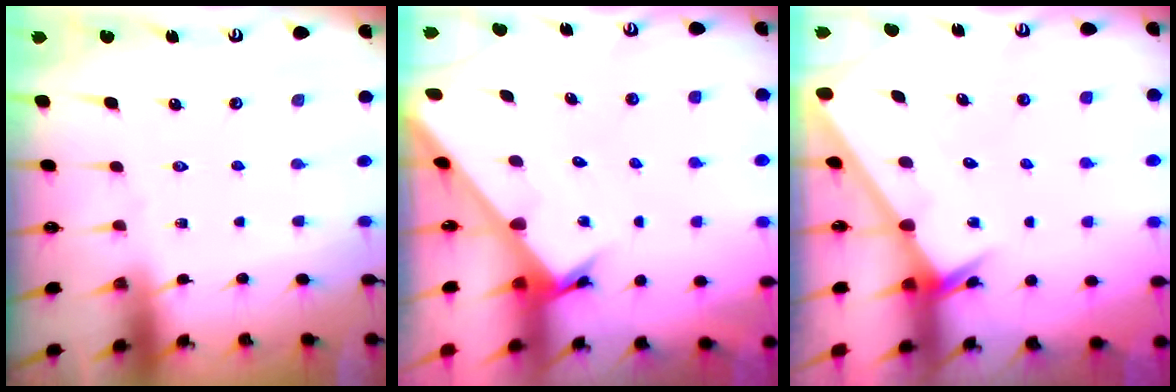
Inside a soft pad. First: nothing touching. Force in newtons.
{"total": 2.3, "press": 2.3, "slide": 0.2}
{"total": 2.6, "press": 2.6, "slide": 0.0}